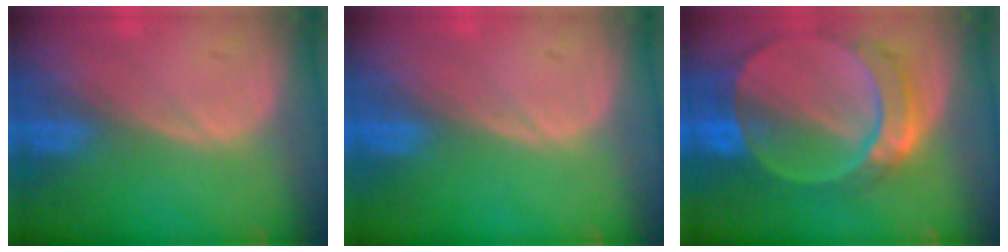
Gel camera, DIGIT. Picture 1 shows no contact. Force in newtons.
{"total": 0.0}
{"total": 9.3, "press": 8.1, "slide": 4.6}